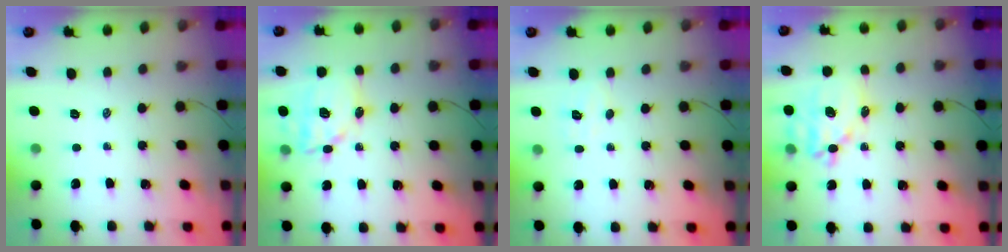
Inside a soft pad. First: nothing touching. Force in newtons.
{"total": 12.8, "press": 12.7, "slide": 1.9}
{"total": 4.3, "press": 4.1, "slide": 1.1}
{"total": 16.1, "press": 15.8, "slide": 3.4}